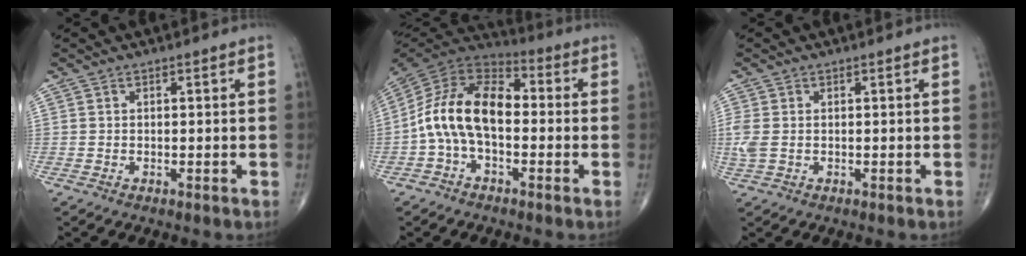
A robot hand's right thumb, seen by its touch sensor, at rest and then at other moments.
{"total": 14.9, "force": [-1.6, 8.7, 11.9], "torque": [-0.209, 0.041, -0.042]}
{"total": 3.3, "force": [0.0, 2.2, 2.5], "torque": [-0.082, 0.005, 0.002]}